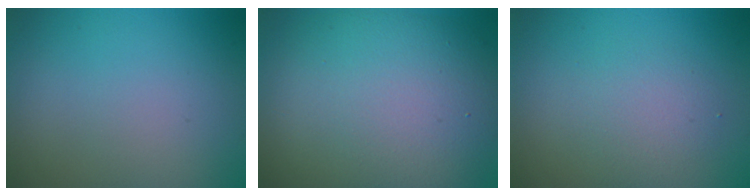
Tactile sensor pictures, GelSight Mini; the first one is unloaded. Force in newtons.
{"total": 11.9, "press": 11.8, "slide": 0.7}
{"total": 2.7, "press": 2.7, "slide": 0.2}